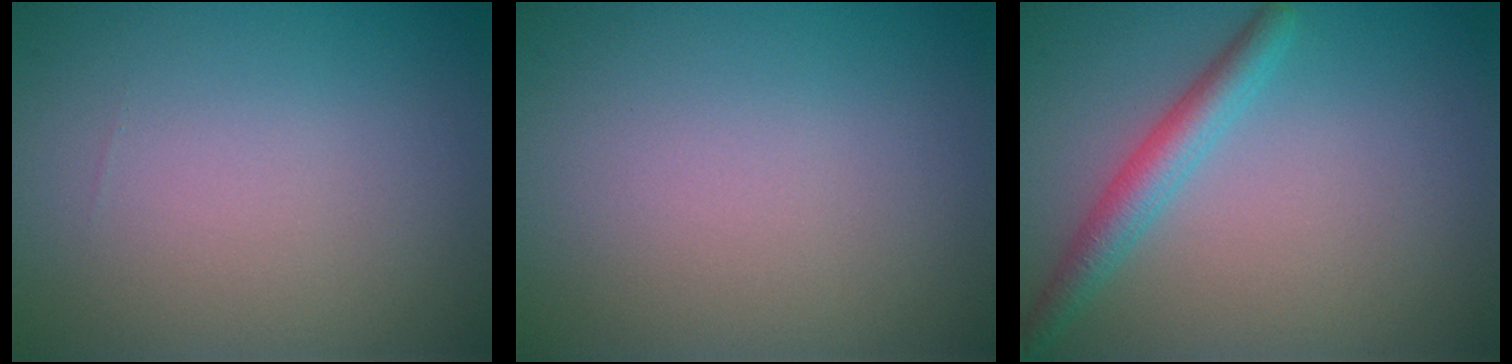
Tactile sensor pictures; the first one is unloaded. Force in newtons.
{"total": 0.0}
{"total": 2.8, "press": 2.8, "slide": 0.1}